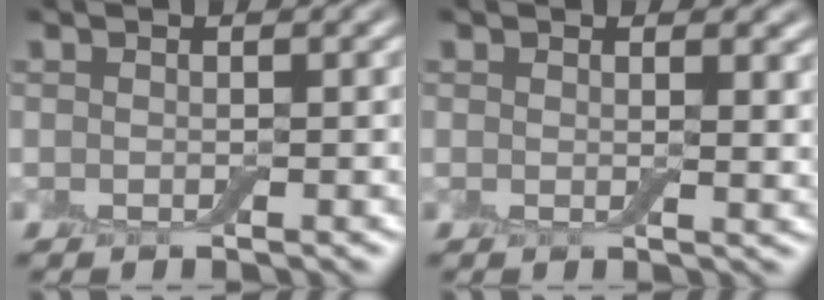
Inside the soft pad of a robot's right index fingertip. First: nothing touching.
{"total": 1.7, "force": [0.7, 1.0, 1.2], "torque": [-0.017, -0.004, 0.011]}